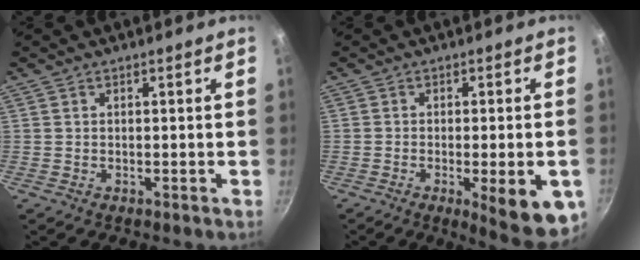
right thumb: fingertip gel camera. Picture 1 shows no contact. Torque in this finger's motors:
{"motor_torque": [0.00, 0.45, 0.91, -0.39, 0.06]}